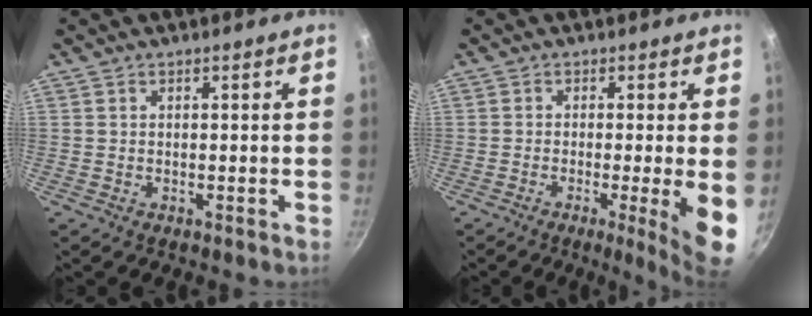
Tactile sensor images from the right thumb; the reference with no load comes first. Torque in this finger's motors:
{"motor_torque": [0.48, 0.08, 1.22, -0.27, 0.20]}